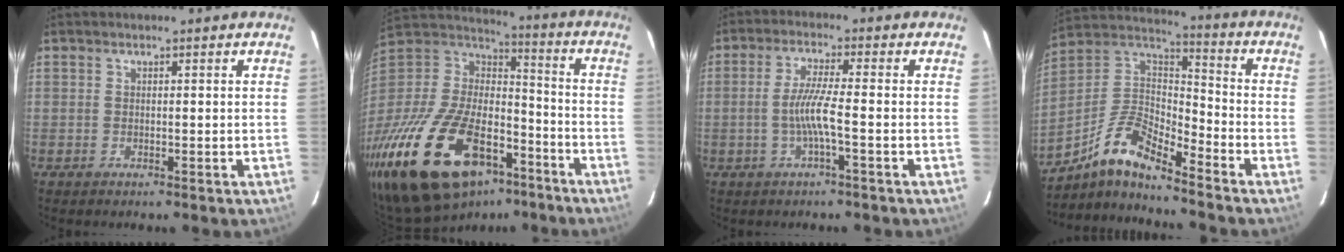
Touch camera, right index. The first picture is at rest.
{"total": 33.4, "force": [-20.2, 16.5, 20.9], "torque": [-0.431, -0.021, -0.324]}
{"total": 5.4, "force": [-1.7, -0.5, 5.1], "torque": [-0.105, -0.002, -0.030]}
{"total": 12.3, "force": [-9.5, 2.7, 7.4], "torque": [-0.166, 0.017, -0.198]}